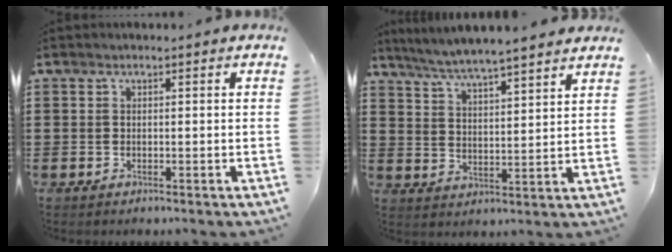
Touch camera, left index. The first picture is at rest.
{"total": 5.3, "force": [5.0, -0.3, 1.7], "torque": [-0.053, -0.027, 0.087]}